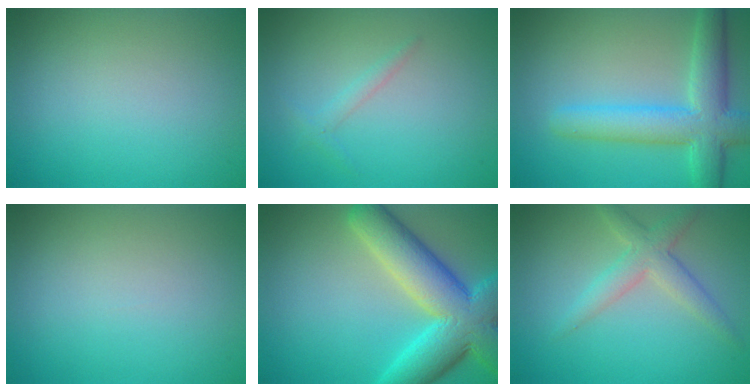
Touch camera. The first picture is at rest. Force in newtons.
{"total": 1.1, "press": 1.1, "slide": 0.0}
{"total": 6.6, "press": 6.6, "slide": 0.1}
{"total": 0.0}
{"total": 10.4, "press": 10.4, "slide": 0.6}
{"total": 3.3, "press": 3.3, "slide": 0.1}